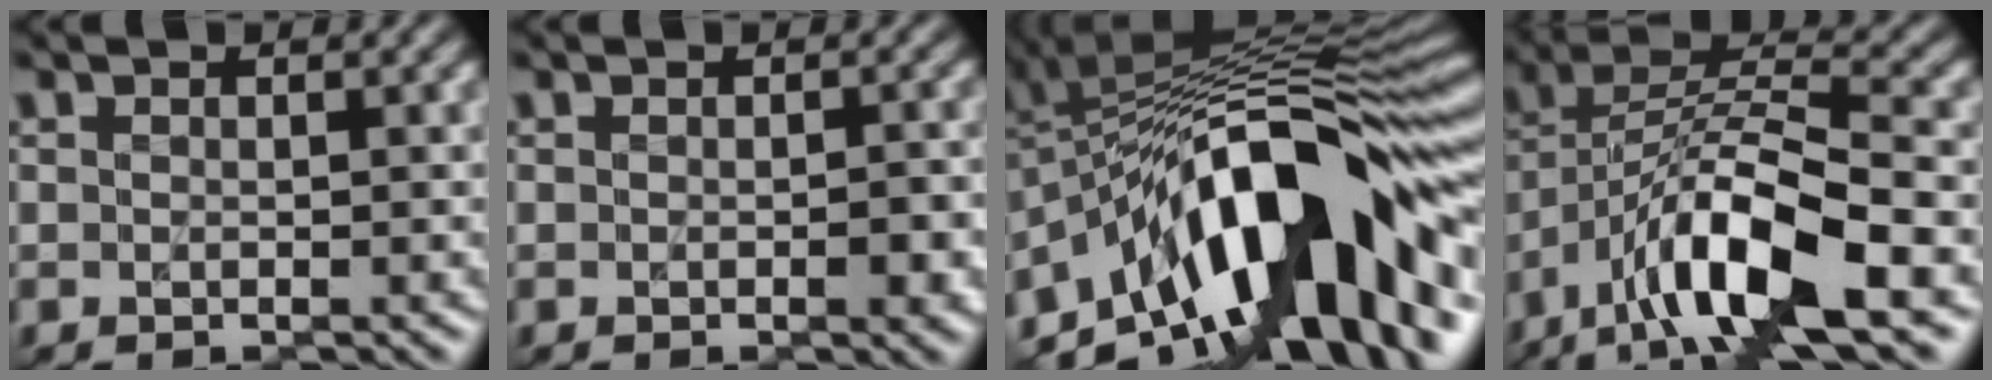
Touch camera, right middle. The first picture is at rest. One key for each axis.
{"total": 1.8, "fx": -0.4, "fy": 0.9, "fz": 1.6, "tx": -0.027, "ty": -0.005, "tz": -0.004}
{"total": 16.1, "fx": -5.7, "fy": 6.2, "fz": 13.7, "tx": -0.188, "ty": 0.035, "tz": -0.112}
{"total": 11.0, "fx": -5.7, "fy": 3.1, "fz": 8.9, "tx": -0.162, "ty": 0.011, "tz": -0.110}